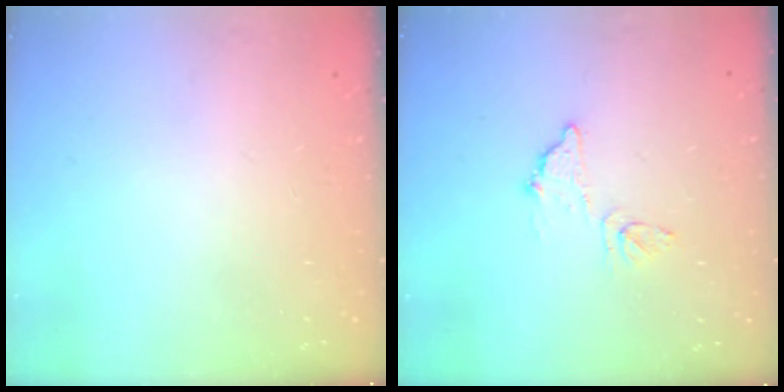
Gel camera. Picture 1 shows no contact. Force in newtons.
{"total": 10.0, "press": 10.0, "slide": 0.3}